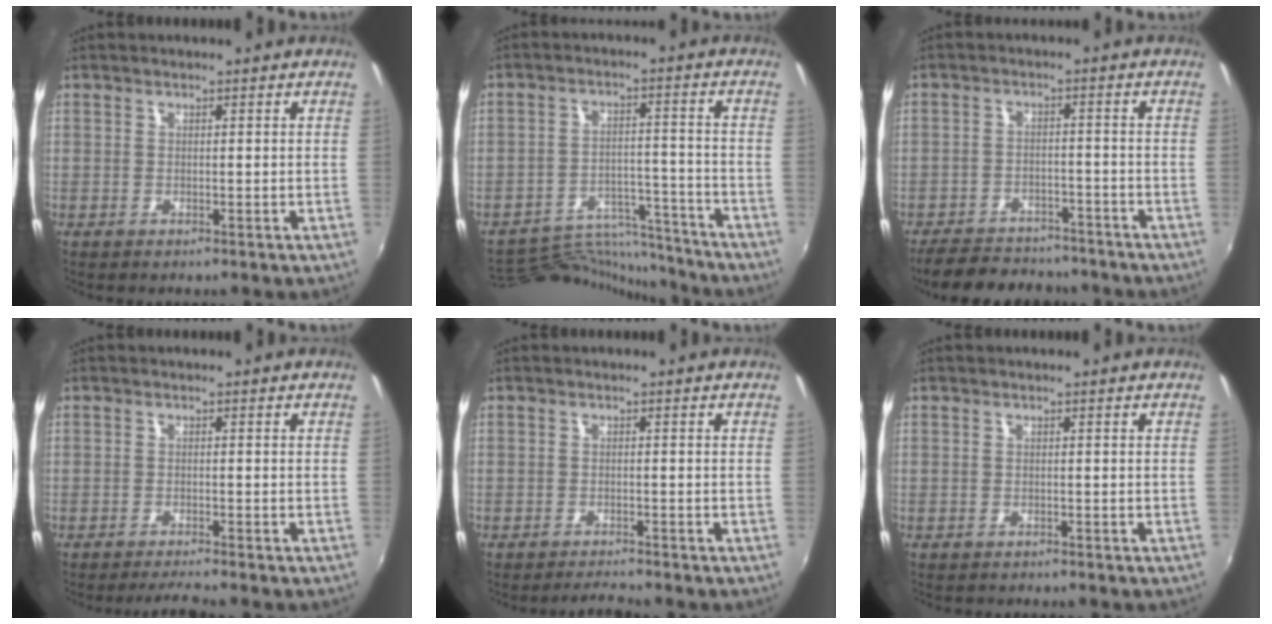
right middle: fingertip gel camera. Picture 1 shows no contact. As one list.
[{"total": 14.6, "force": [-14.3, 2.1, 2.1], "torque": [-0.054, 0.017, -0.221]}, {"total": 13.6, "force": [-11.4, 5.6, 4.8], "torque": [-0.120, 0.007, -0.161]}, {"total": 2.6, "force": [-2.4, -0.5, 0.8], "torque": [-0.025, -0.007, -0.046]}, {"total": 2.1, "force": [-2.1, -0.2, 0.3], "torque": [-0.015, -0.004, -0.039]}, {"total": 0.8, "force": [-0.8, 0.3, 0.0], "torque": [-0.004, -0.002, -0.014]}]